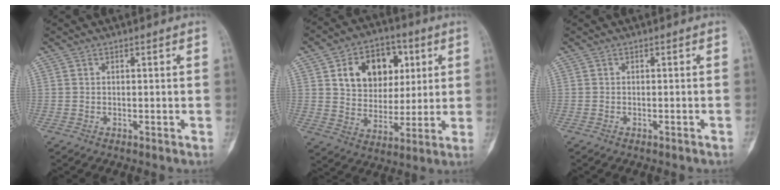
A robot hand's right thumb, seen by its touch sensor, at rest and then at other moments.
{"total": 15.1, "force": [5.0, 11.0, 9.1], "torque": [-0.095, -0.007, 0.084]}
{"total": 0.9, "force": [-0.7, -0.1, 0.5], "torque": [-0.018, 0.019, -0.001]}